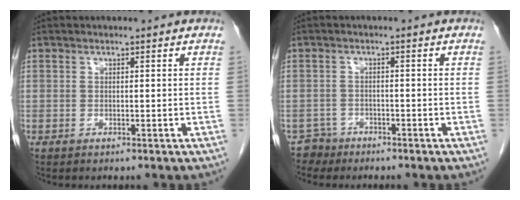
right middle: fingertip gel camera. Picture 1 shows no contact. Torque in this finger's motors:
{"motor_torque": [0.08, -0.13, -0.02, 0.00]}